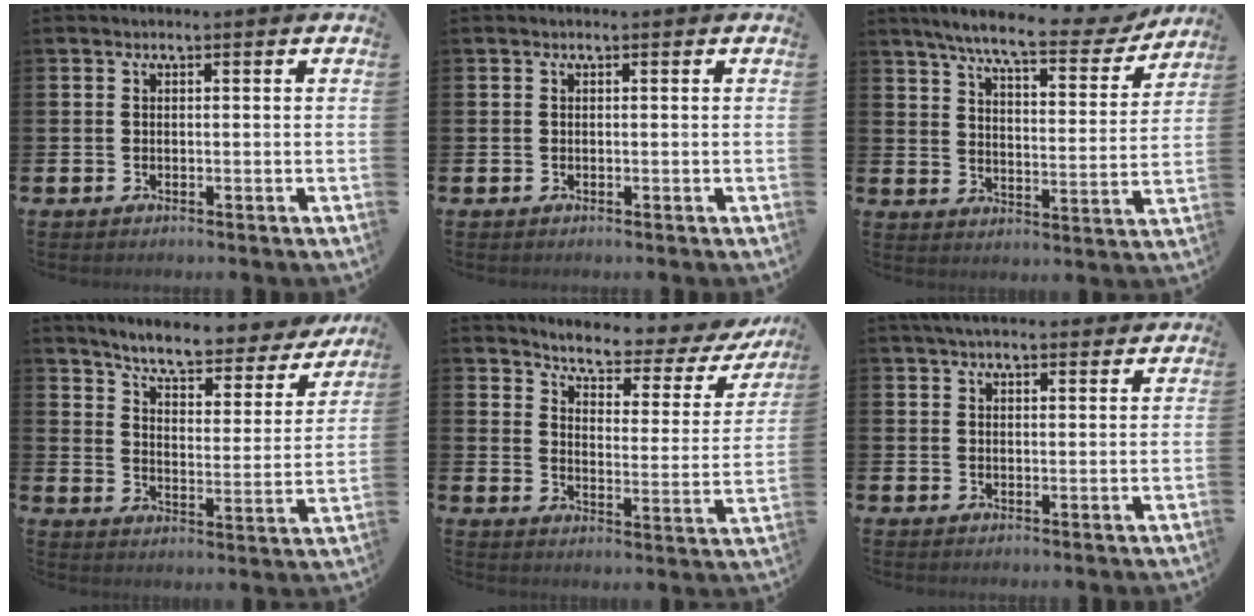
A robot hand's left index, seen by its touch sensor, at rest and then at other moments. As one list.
[{"total": 0.0}, {"total": 8.3, "force": [7.2, 1.1, 3.9], "torque": [-0.092, -0.042, 0.120]}, {"total": 6.7, "force": [6.2, 1.1, 2.4], "torque": [-0.073, -0.047, 0.100]}, {"total": 5.2, "force": [4.9, 1.0, 1.5], "torque": [-0.061, -0.040, 0.078]}, {"total": 3.5, "force": [3.3, 0.7, 1.1], "torque": [-0.027, -0.006, 0.060]}]